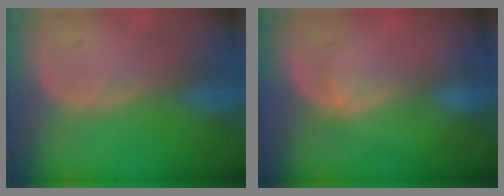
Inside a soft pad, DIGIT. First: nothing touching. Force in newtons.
{"total": 2.1, "press": 1.7, "slide": 1.2}